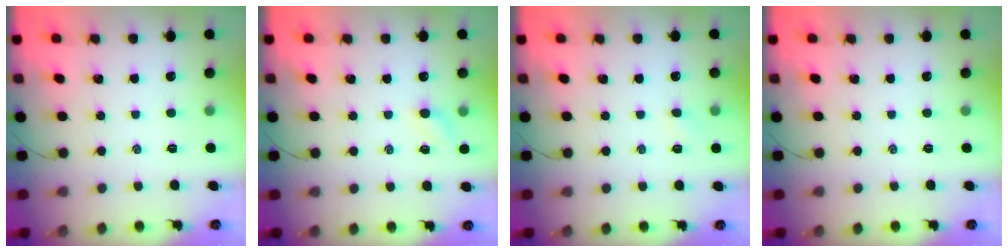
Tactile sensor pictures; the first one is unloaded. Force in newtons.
{"total": 5.3, "press": 5.3, "slide": 0.7}
{"total": 3.0, "press": 2.9, "slide": 0.8}
{"total": 0.0}